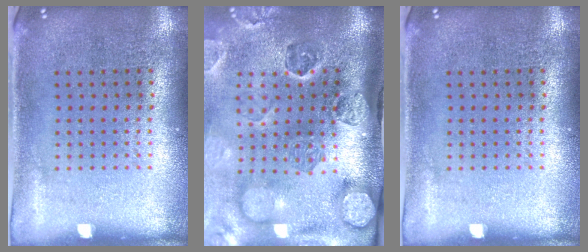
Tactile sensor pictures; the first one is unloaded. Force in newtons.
{"total": 4.7, "press": 3.4, "slide": 3.3}
{"total": 0.0}